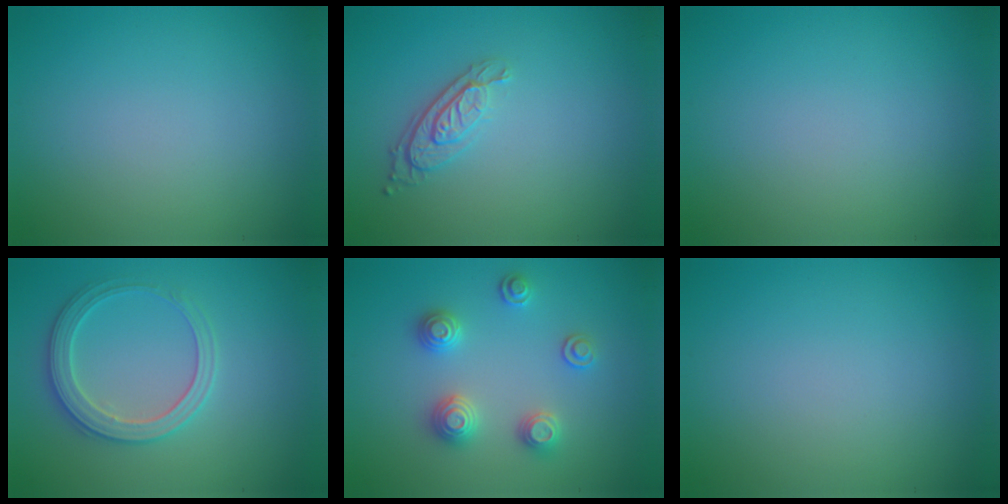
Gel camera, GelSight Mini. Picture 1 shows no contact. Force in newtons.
{"total": 2.9, "press": 2.2, "slide": 1.9}
{"total": 0.0}
{"total": 3.3, "press": 3.2, "slide": 0.4}
{"total": 2.9, "press": 2.8, "slide": 0.8}
{"total": 0.0}